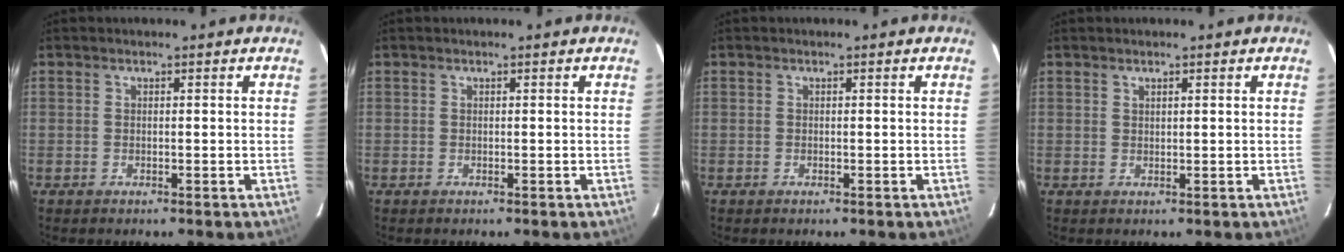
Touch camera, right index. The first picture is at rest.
{"total": 0.0}
{"total": 0.0}
{"total": 0.8, "force": [0.6, 0.2, 0.4], "torque": [-0.007, 0.001, 0.012]}